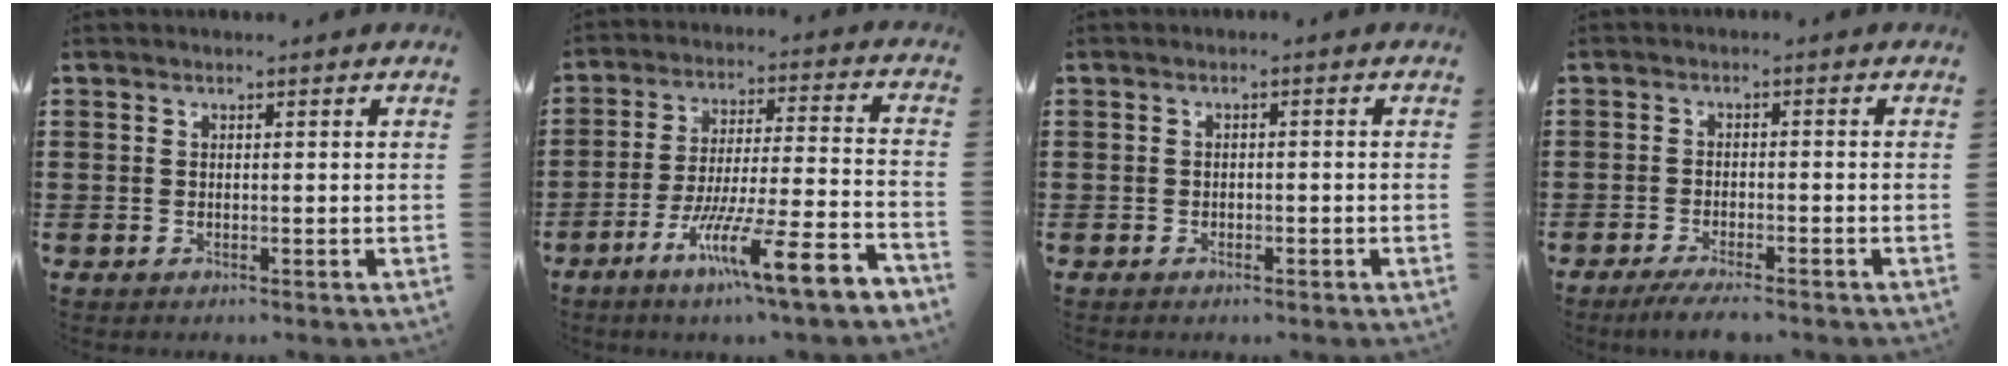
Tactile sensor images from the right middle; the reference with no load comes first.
{"total": 12.2, "force": [-8.1, 0.4, 9.2], "torque": [-0.159, -0.004, -0.151]}
{"total": 0.6, "force": [-0.5, 0.3, 0.1], "torque": [-0.004, 0.000, -0.011]}
{"total": 3.0, "force": [-2.6, 0.1, 1.4], "torque": [-0.028, -0.004, -0.052]}